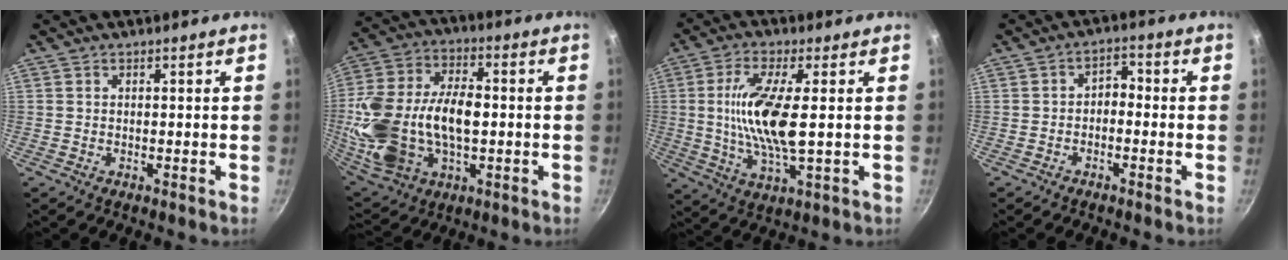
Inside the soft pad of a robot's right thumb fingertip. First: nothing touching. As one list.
[{"total": 22.5, "force": [-1.3, 13.9, 17.7], "torque": [-0.350, 0.023, -0.015]}, {"total": 13.1, "force": [1.0, 3.7, 12.5], "torque": [-0.252, -0.008, 0.017]}, {"total": 3.0, "force": [-1.0, 2.0, 2.0], "torque": [-0.016, 0.021, -0.022]}]